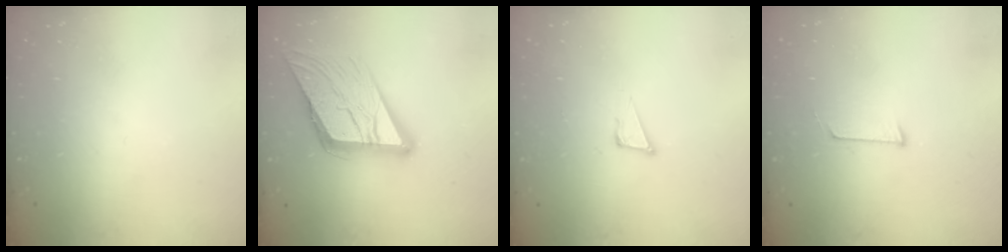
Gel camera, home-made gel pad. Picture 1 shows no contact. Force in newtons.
{"total": 17.4, "press": 17.3, "slide": 1.3}
{"total": 4.4, "press": 4.3, "slide": 0.8}
{"total": 3.9, "press": 3.9, "slide": 0.4}